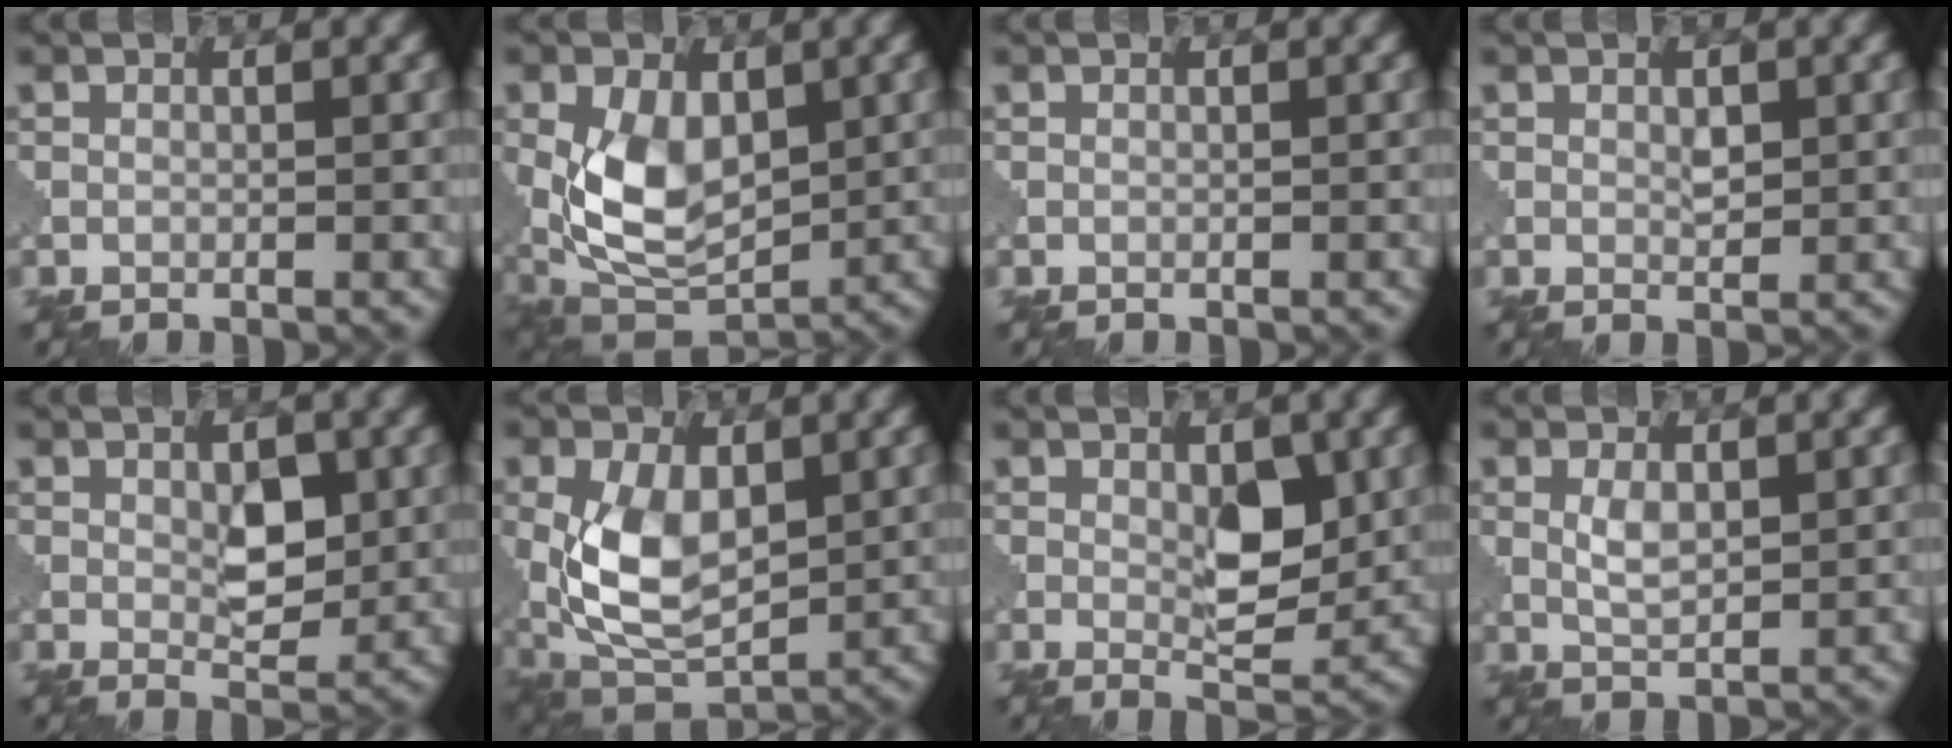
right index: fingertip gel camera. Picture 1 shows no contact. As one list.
[{"total": 7.2, "force": [0.7, 4.6, 5.5], "torque": [-0.125, -0.005, 0.015]}, {"total": 0.0}, {"total": 1.0, "force": [0.7, 0.5, 0.5], "torque": [-0.009, -0.003, 0.016]}, {"total": 3.2, "force": [0.9, 1.8, 2.6], "torque": [-0.040, -0.005, 0.019]}, {"total": 7.1, "force": [0.8, 4.3, 5.6], "torque": [-0.130, -0.004, 0.018]}, {"total": 4.0, "force": [1.0, 1.9, 3.4], "torque": [-0.051, -0.007, 0.023]}, {"total": 1.8, "force": [0.9, 0.9, 1.3], "torque": [-0.034, -0.001, 0.023]}]